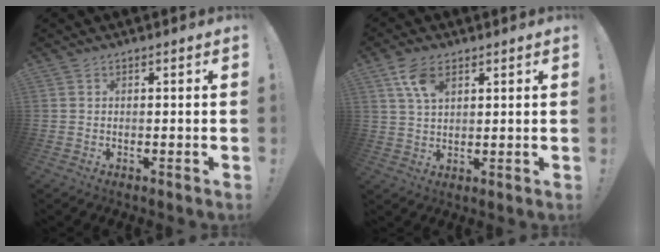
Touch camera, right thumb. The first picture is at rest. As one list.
[{"total": 7.2, "force": [3.8, 3.8, 4.7], "torque": [-0.075, -0.013, 0.070]}]